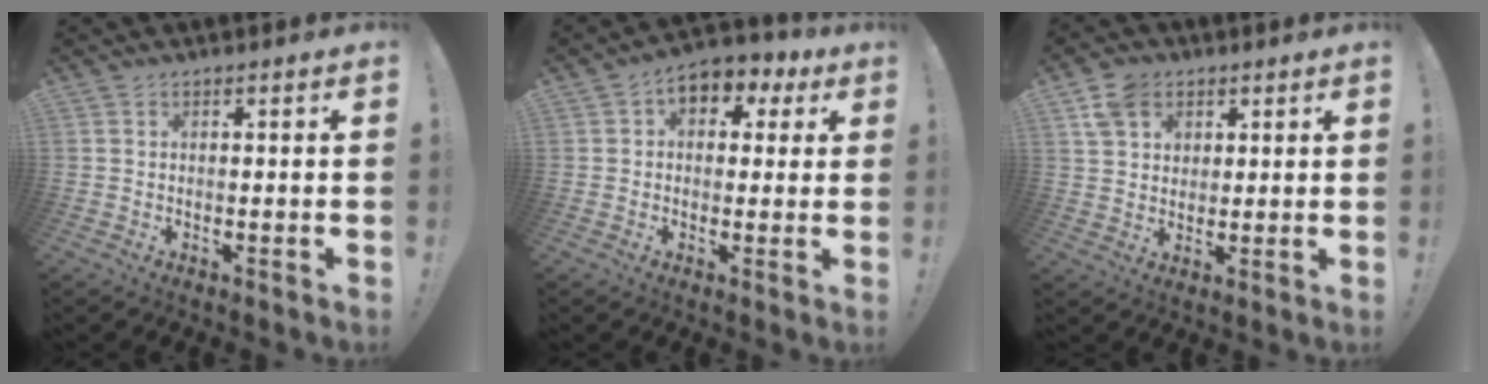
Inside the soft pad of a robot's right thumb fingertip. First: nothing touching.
{"total": 6.7, "force": [1.7, 5.2, 3.8], "torque": [-0.039, -0.005, 0.032]}
{"total": 9.0, "force": [4.5, 6.8, 3.8], "torque": [-0.065, -0.009, 0.089]}